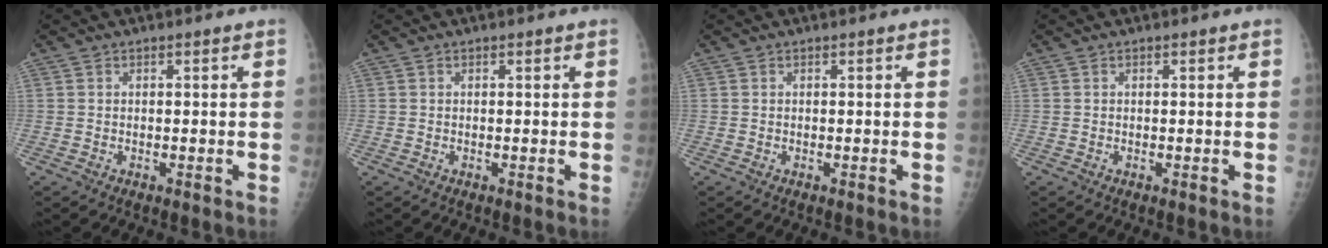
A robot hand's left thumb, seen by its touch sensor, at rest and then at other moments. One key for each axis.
{"total": 0.0}
{"total": 0.0}
{"total": 0.0}